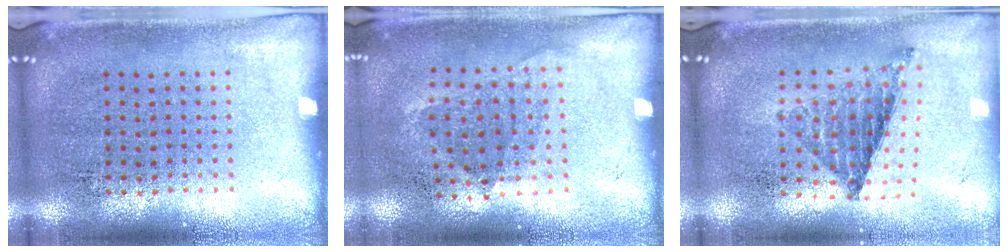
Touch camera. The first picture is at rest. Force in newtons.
{"total": 1.0, "press": 0.8, "slide": 0.6}
{"total": 0.7, "press": 0.7, "slide": 0.0}